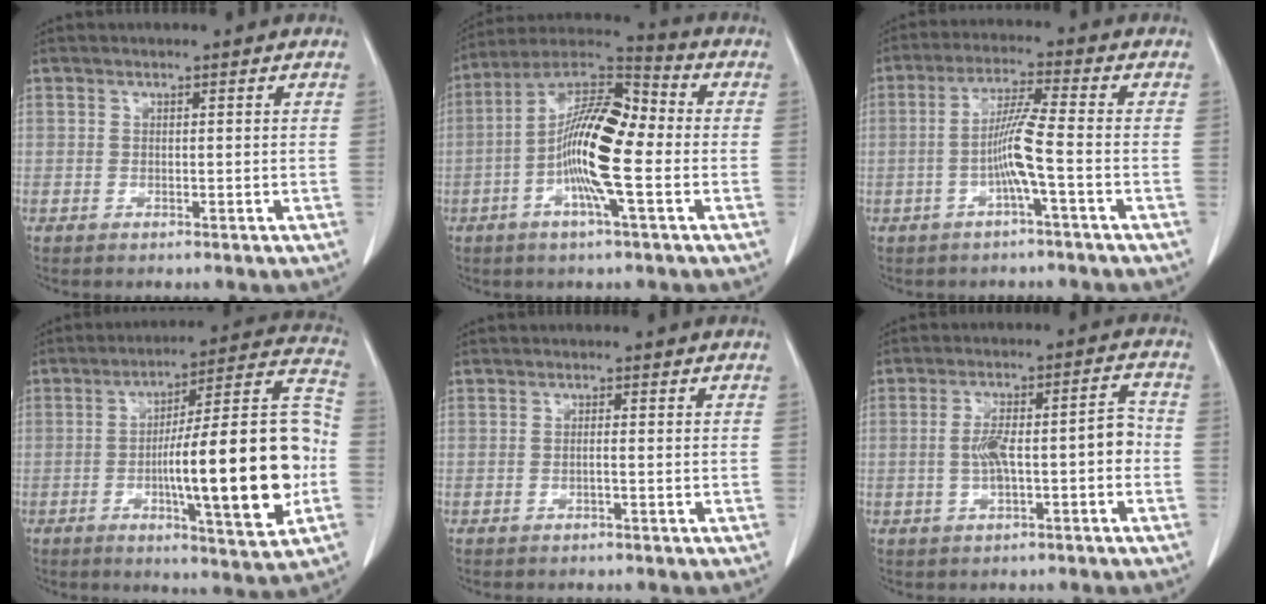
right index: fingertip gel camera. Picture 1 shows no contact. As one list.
[{"total": 14.7, "force": [-2.1, 2.6, 14.3], "torque": [-0.268, 0.017, -0.047]}, {"total": 6.5, "force": [-1.7, -0.8, 6.2], "torque": [-0.127, 0.004, -0.034]}, {"total": 22.9, "force": [-3.7, 2.3, 22.4], "torque": [-0.302, 0.019, -0.055]}, {"total": 0.8, "force": [-0.2, -0.1, 0.8], "torque": [-0.017, 0.000, -0.004]}, {"total": 8.5, "force": [-1.3, 2.1, 8.1], "torque": [-0.142, 0.032, -0.018]}]